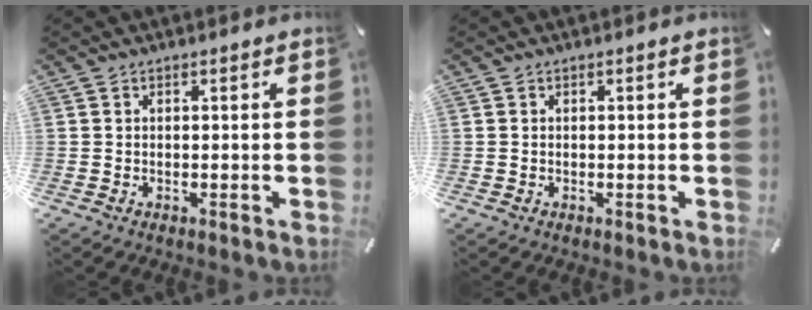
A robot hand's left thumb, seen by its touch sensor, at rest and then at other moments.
{"total": 0.0}